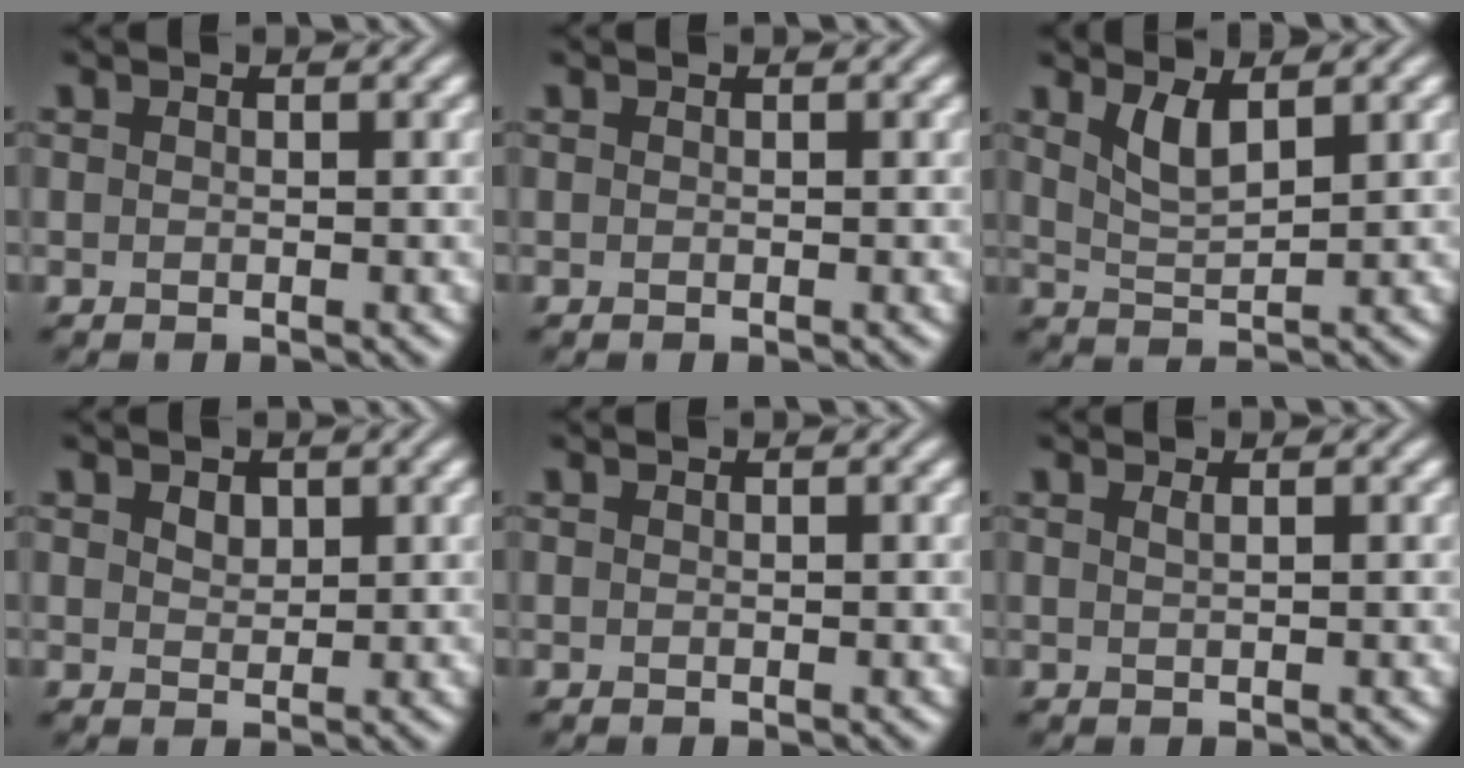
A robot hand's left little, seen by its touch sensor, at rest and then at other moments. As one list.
[{"total": 0.0}, {"total": 2.7, "force": [1.7, 0.7, 2.0], "torque": [-0.044, -0.009, 0.037]}, {"total": 1.3, "force": [0.8, 0.8, 0.6], "torque": [-0.012, 0.000, 0.016]}, {"total": 0.0}, {"total": 0.8, "force": [0.4, 0.3, 0.6], "torque": [-0.004, 0.000, 0.004]}]